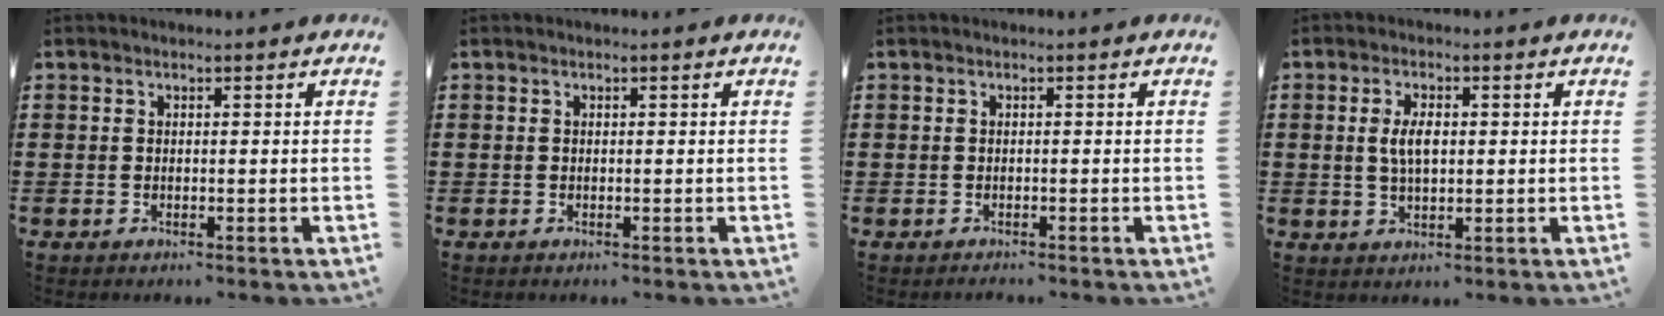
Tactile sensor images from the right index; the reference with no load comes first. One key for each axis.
{"total": 0.0}
{"total": 0.6, "fx": -0.5, "fy": 0.3, "fz": -0.2, "tx": 0.003, "ty": 0.004, "tz": -0.013}
{"total": 4.1, "fx": 0.4, "fy": 1.7, "fz": 3.7, "tx": -0.082, "ty": 0.004, "tz": 0.002}